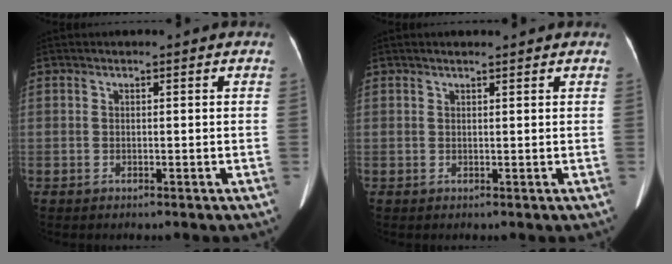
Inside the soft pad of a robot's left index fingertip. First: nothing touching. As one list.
[{"total": 2.1, "force": [1.8, 0.2, 1.0], "torque": [-0.014, 0.016, 0.027]}]